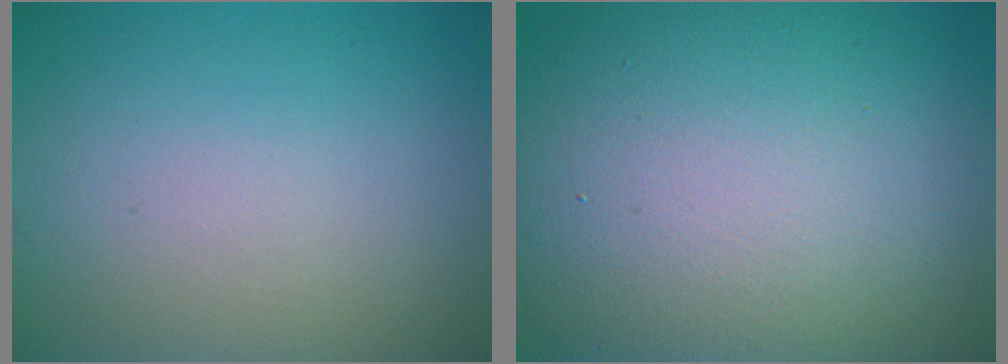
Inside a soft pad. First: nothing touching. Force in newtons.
{"total": 17.2, "press": 17.2, "slide": 0.5}